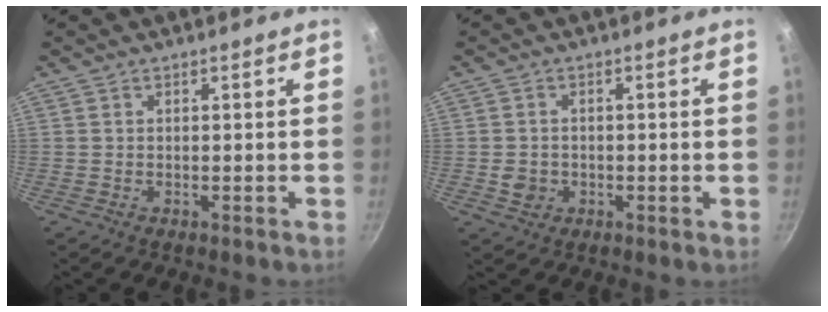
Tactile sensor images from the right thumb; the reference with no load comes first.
{"total": 3.2, "force": [-0.6, 2.8, 1.5], "torque": [-0.020, 0.009, -0.009]}